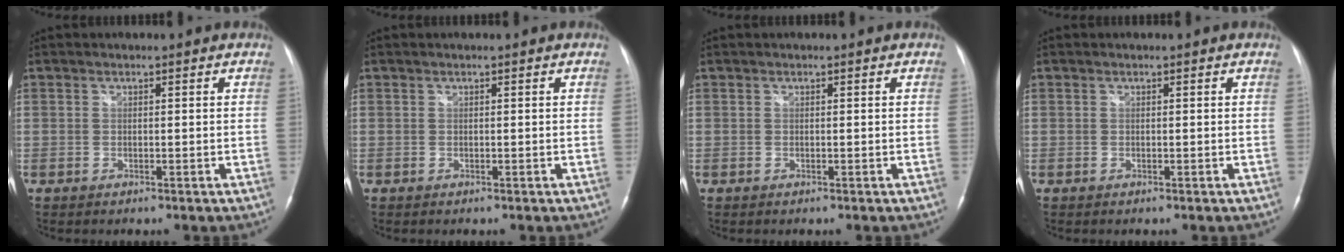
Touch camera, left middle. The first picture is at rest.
{"total": 0.0}
{"total": 0.0}
{"total": 0.0}